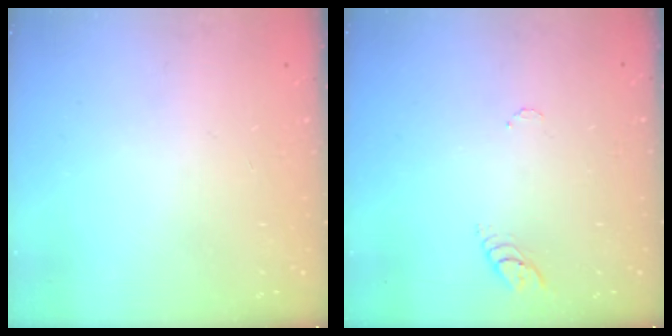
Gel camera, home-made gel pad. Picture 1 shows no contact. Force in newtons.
{"total": 3.9, "press": 3.9, "slide": 0.4}